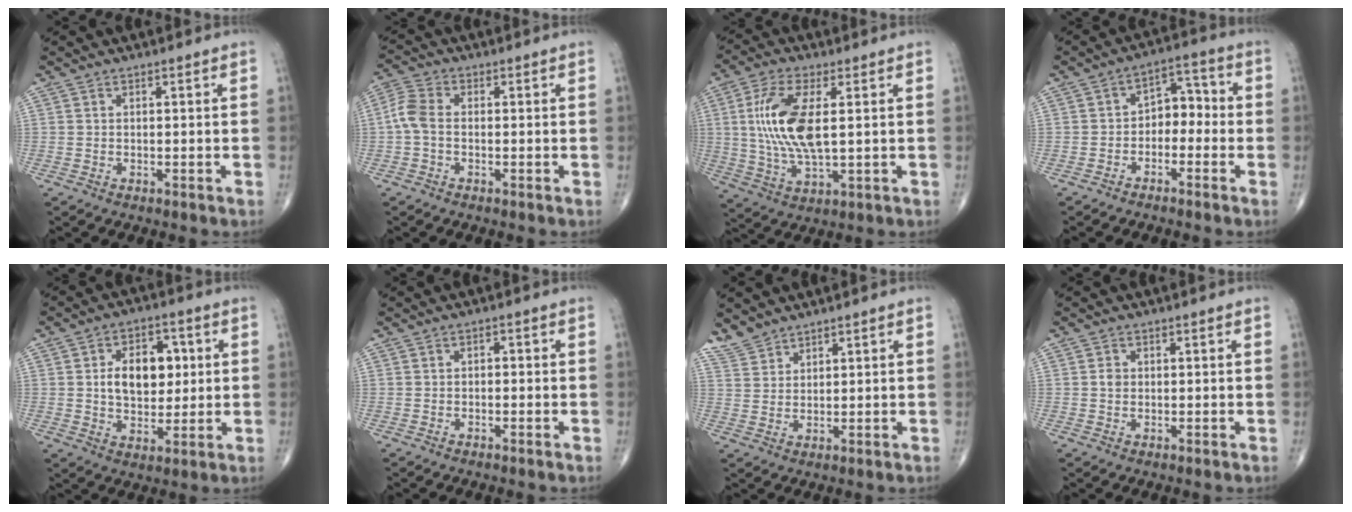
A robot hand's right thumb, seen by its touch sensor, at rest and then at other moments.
{"total": 4.7, "force": [-0.5, 2.9, 3.6], "torque": [-0.083, 0.014, -0.020]}
{"total": 13.0, "force": [1.8, 5.1, 11.9], "torque": [-0.250, -0.009, 0.038]}
{"total": 6.4, "force": [-1.9, 4.5, 4.2], "torque": [-0.030, 0.042, -0.046]}
{"total": 11.3, "force": [1.7, 7.4, 8.4], "torque": [-0.095, 0.003, 0.030]}
{"total": 1.1, "force": [-0.4, 0.8, 0.6], "torque": [0.003, 0.006, -0.011]}
{"total": 3.8, "force": [3.5, 1.3, 0.5], "torque": [-0.005, -0.008, 0.076]}
{"total": 1.3, "force": [0.1, 1.2, 0.7], "torque": [-0.008, 0.002, 0.003]}